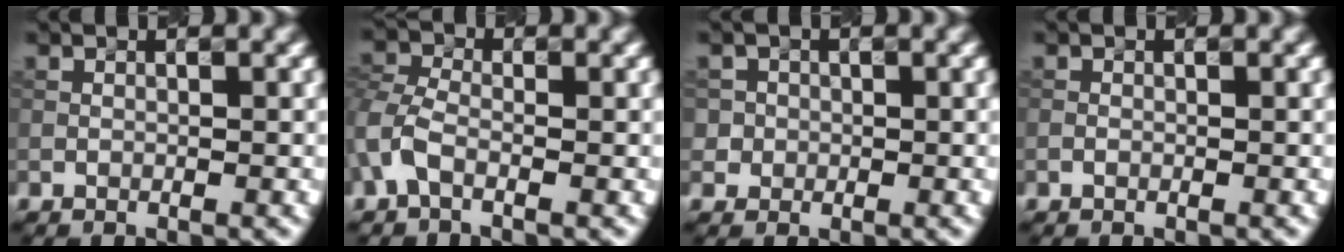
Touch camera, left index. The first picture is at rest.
{"total": 2.7, "force": [-1.0, 1.8, 1.7], "torque": [-0.045, 0.009, -0.031]}
{"total": 1.9, "force": [0.2, 1.9, -0.1], "torque": [0.010, 0.005, -0.005]}
{"total": 0.0}